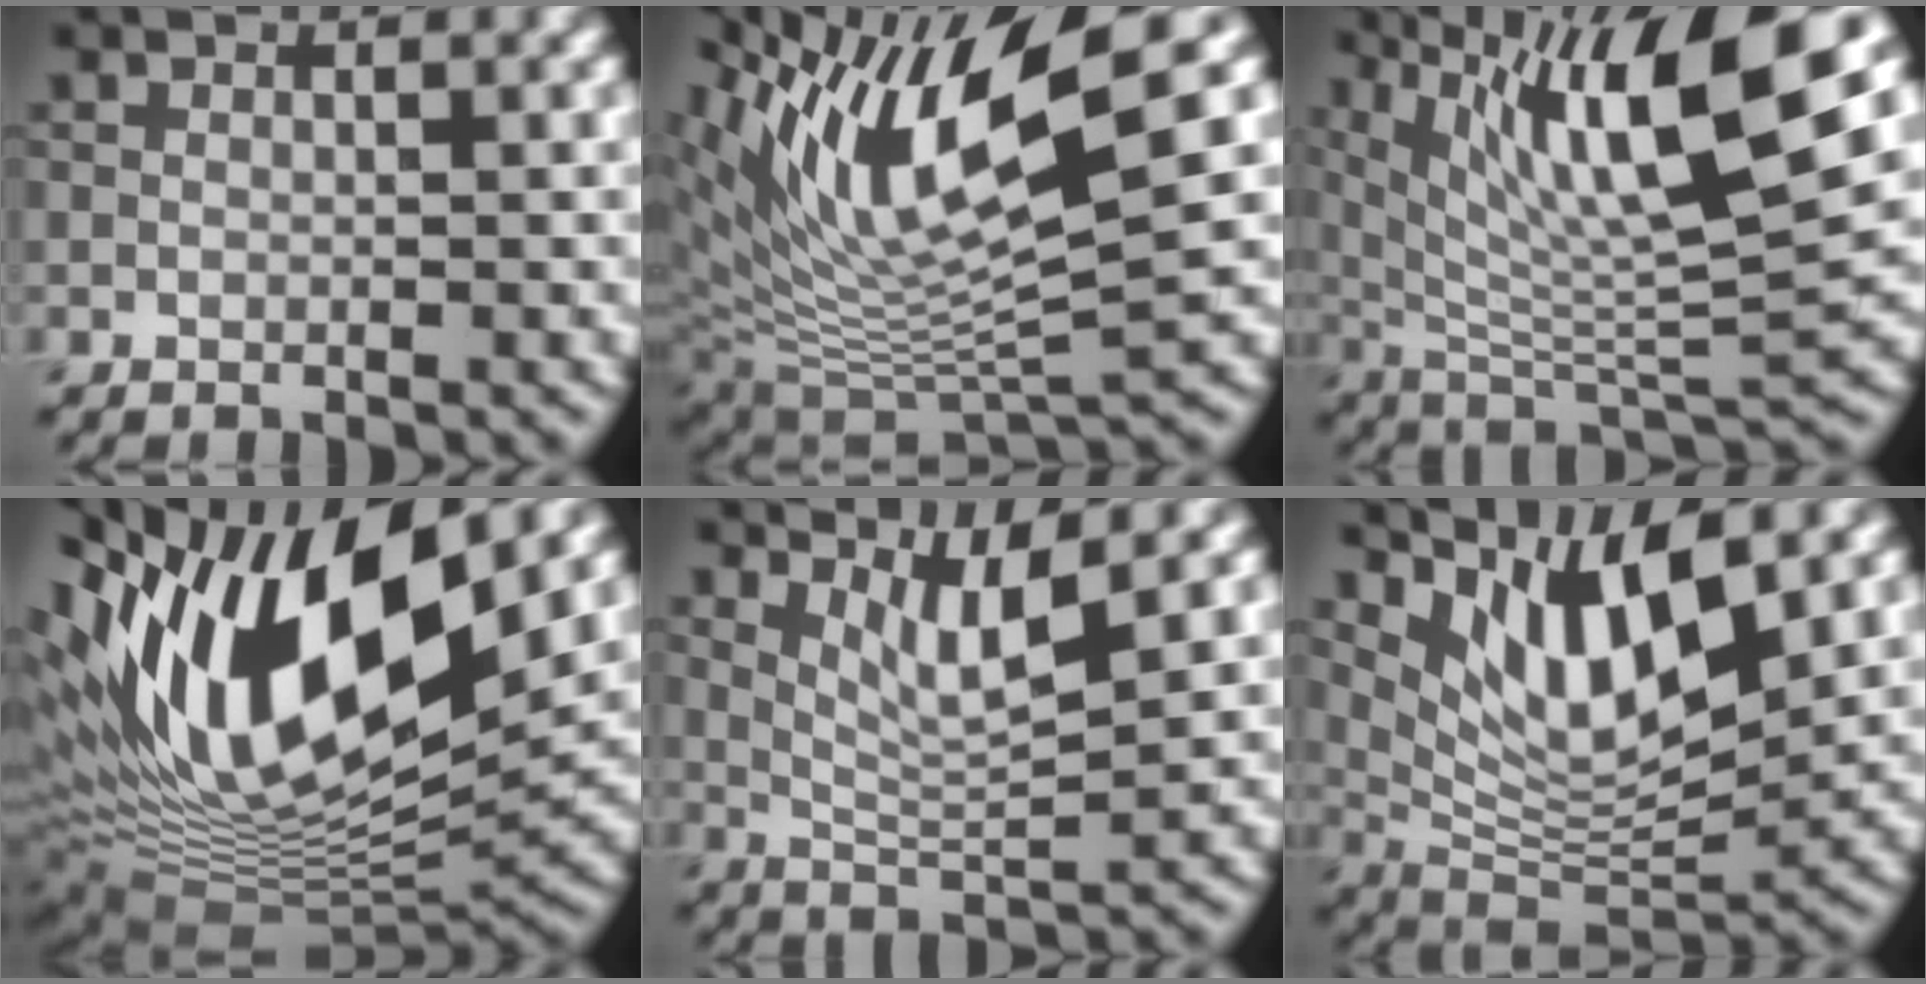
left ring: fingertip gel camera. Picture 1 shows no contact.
{"total": 12.3, "force": [5.4, 3.3, 10.6], "torque": [-0.192, -0.006, 0.107]}
{"total": 12.7, "force": [5.8, 3.0, 10.9], "torque": [-0.190, 0.002, 0.109]}
{"total": 16.1, "force": [4.0, 6.9, 14.0], "torque": [-0.260, 0.011, 0.061]}
{"total": 4.2, "force": [2.4, 0.7, 3.4], "torque": [-0.067, -0.008, 0.049]}
{"total": 8.7, "force": [4.7, 2.7, 6.8], "torque": [-0.121, -0.013, 0.092]}